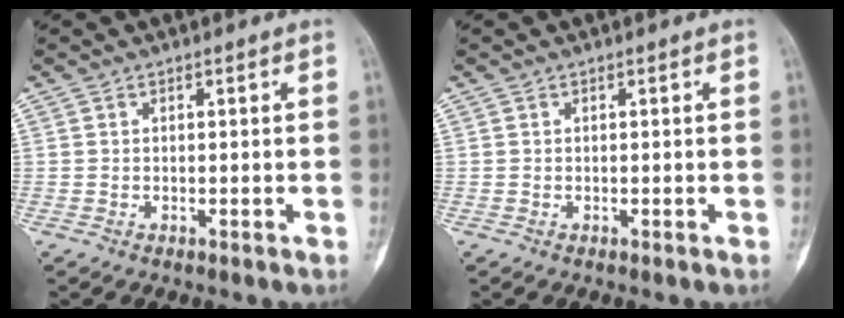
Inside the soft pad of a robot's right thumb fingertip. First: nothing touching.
{"total": 0.0}